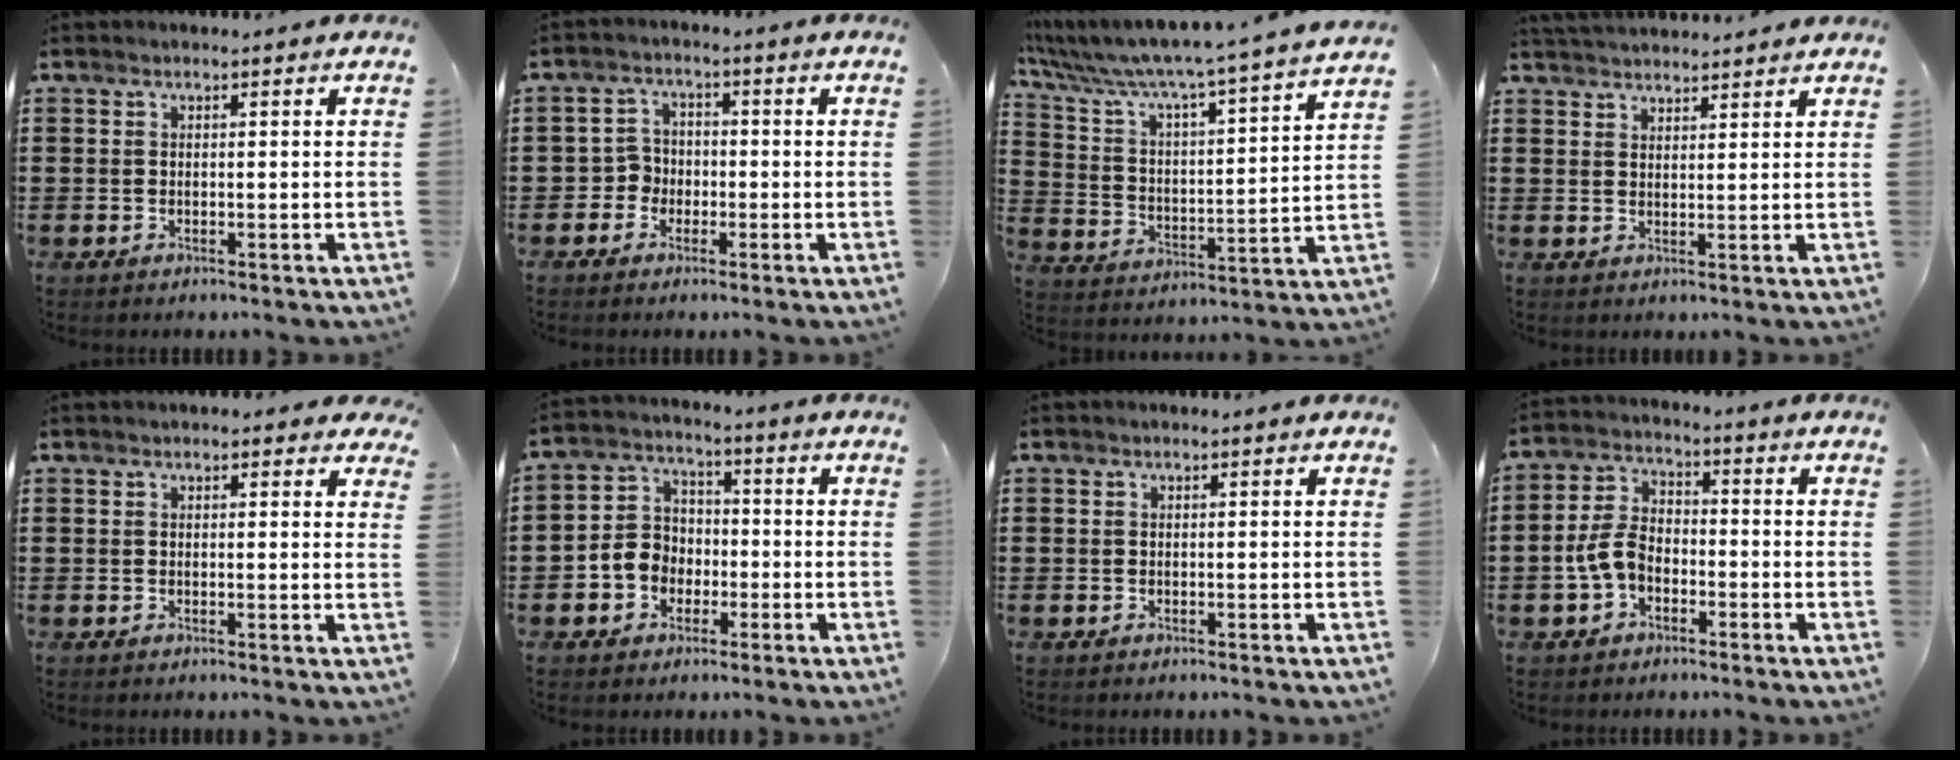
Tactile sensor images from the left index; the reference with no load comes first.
{"total": 3.5, "force": [-1.9, 2.8, 0.8], "torque": [-0.034, 0.002, -0.044]}
{"total": 6.3, "force": [5.7, -0.5, 2.7], "torque": [-0.081, -0.056, 0.085]}
{"total": 2.9, "force": [2.9, 0.1, 0.0], "torque": [-0.008, -0.004, 0.055]}
{"total": 1.6, "force": [1.4, 0.6, 0.6], "torque": [-0.008, 0.003, 0.024]}
{"total": 5.7, "force": [-1.9, 5.0, 1.7], "torque": [-0.052, 0.018, -0.040]}
{"total": 0.0}
{"total": 5.8, "force": [-2.1, 3.7, 4.0], "torque": [-0.107, 0.004, -0.048]}